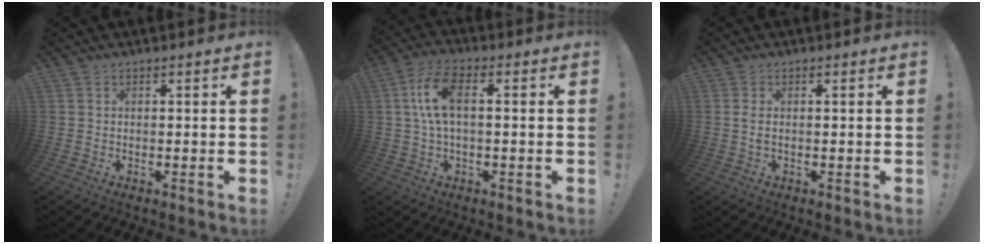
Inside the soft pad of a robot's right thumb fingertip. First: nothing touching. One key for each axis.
{"total": 9.5, "fx": 0.8, "fy": 3.9, "fz": 8.7, "tx": -0.175, "ty": 0.006, "tz": 0.017}
{"total": 1.7, "fx": 0.2, "fy": 0.1, "fz": 1.7, "tx": -0.039, "ty": 0.002, "tz": 0.004}